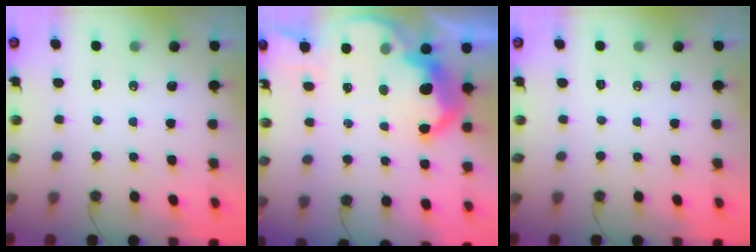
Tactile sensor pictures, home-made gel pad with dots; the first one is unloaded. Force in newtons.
{"total": 14.8, "press": 14.8, "slide": 1.0}
{"total": 0.0}